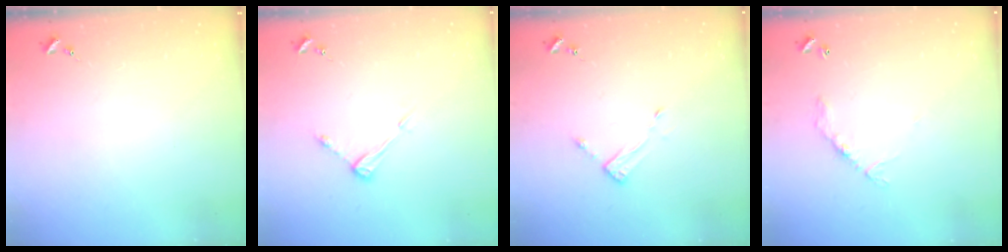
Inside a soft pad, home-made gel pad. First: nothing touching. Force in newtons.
{"total": 5.2, "press": 5.1, "slide": 0.3}
{"total": 3.3, "press": 3.2, "slide": 0.3}
{"total": 6.4, "press": 6.4, "slide": 0.4}